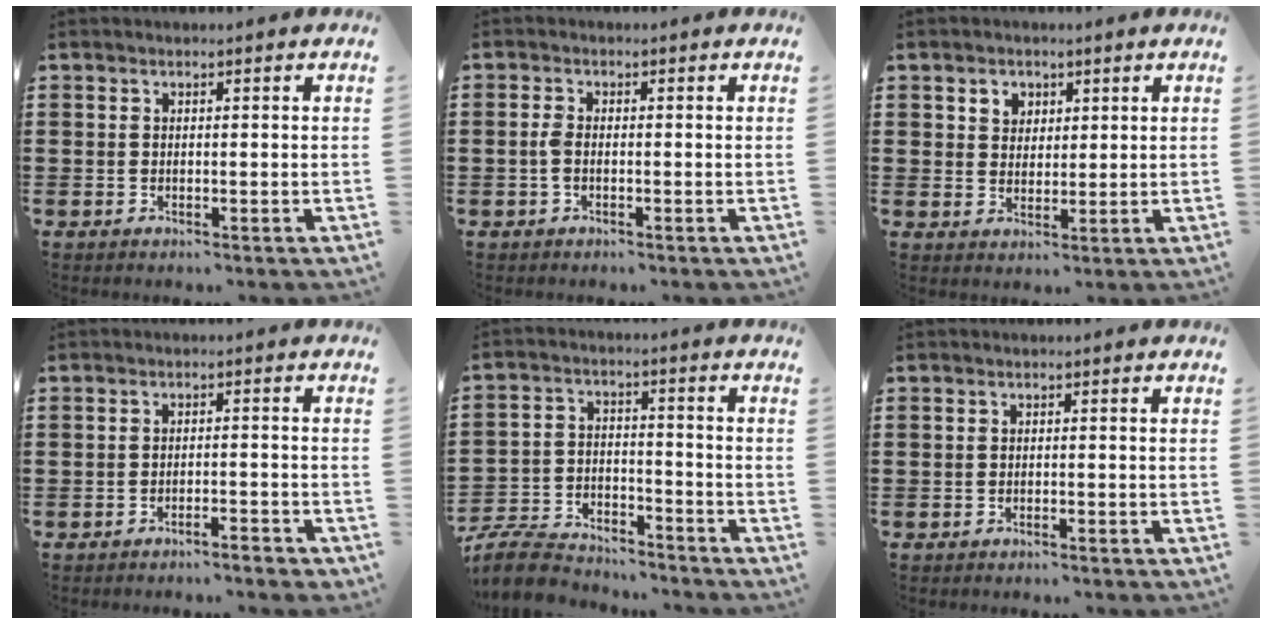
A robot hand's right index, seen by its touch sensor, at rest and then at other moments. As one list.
[{"total": 2.1, "force": [-0.5, 0.8, 1.8], "torque": [-0.051, -0.004, -0.015]}, {"total": 2.8, "force": [1.4, 2.4, 0.6], "torque": [-0.022, 0.011, 0.025]}, {"total": 2.3, "force": [-2.3, -0.1, 0.5], "torque": [-0.013, 0.000, -0.048]}, {"total": 7.7, "force": [-7.5, 1.5, 1.4], "torque": [-0.039, 0.015, -0.150]}, {"total": 0.7, "force": [-0.7, -0.1, 0.2], "torque": [-0.005, -0.002, -0.013]}]